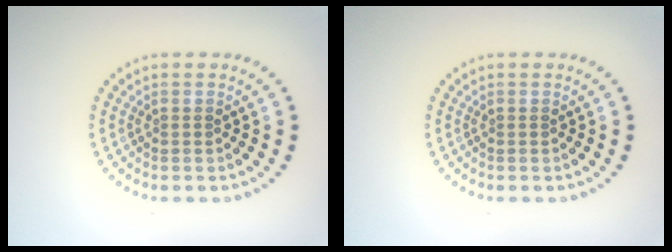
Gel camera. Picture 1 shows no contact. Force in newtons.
{"total": 0.0}